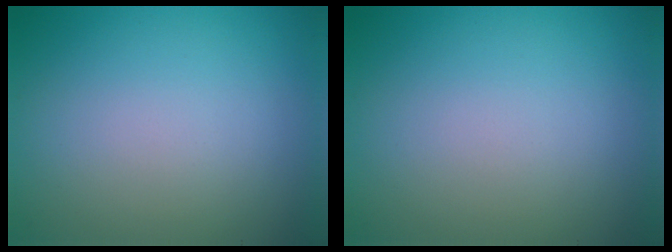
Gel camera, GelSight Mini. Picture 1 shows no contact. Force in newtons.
{"total": 0.0}